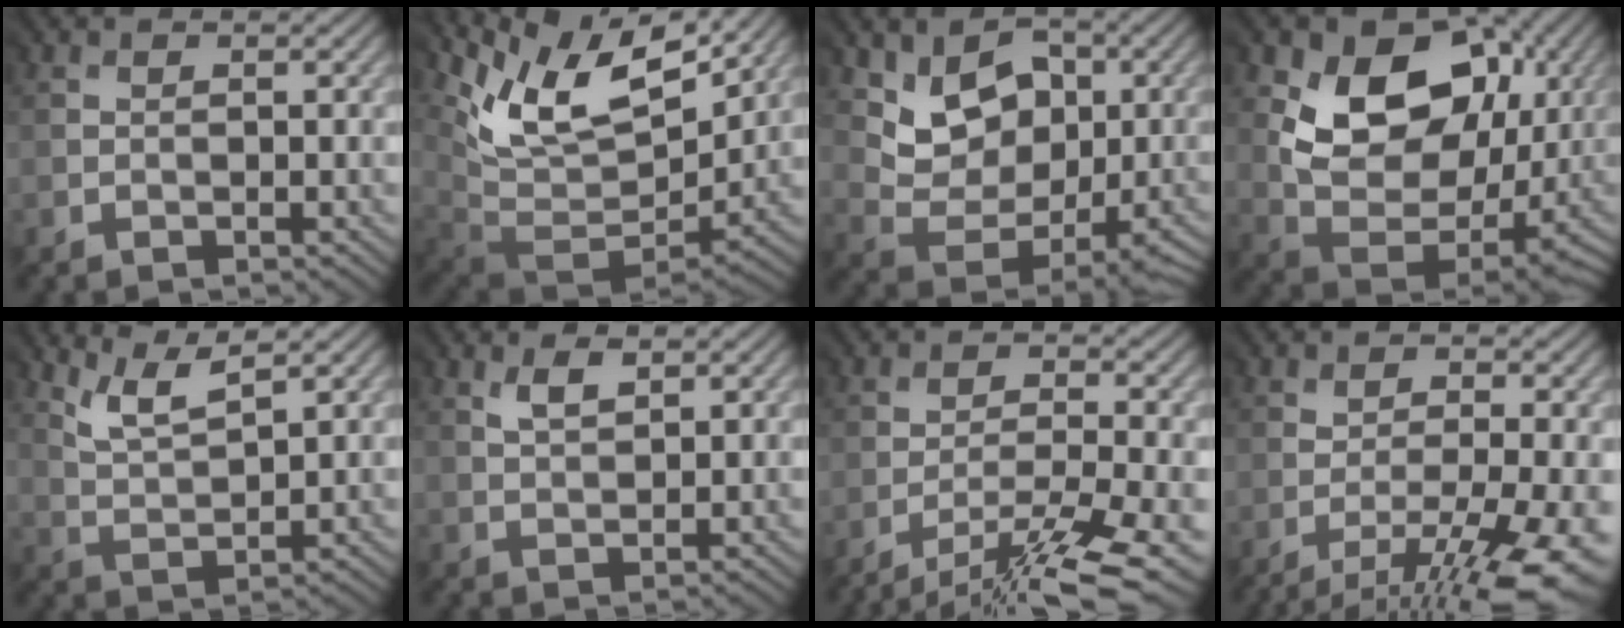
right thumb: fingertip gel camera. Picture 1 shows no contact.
{"total": 12.0, "force": [8.4, 5.8, 6.3], "torque": [-0.137, 0.018, 0.158]}
{"total": 6.2, "force": [2.7, 4.9, 2.7], "torque": [-0.048, -0.010, 0.046]}
{"total": 12.0, "force": [4.8, 8.6, 6.8], "torque": [-0.112, -0.012, 0.091]}
{"total": 4.8, "force": [4.4, 0.8, 1.8], "torque": [-0.044, -0.001, 0.093]}
{"total": 2.5, "force": [2.3, 0.9, 0.6], "torque": [-0.020, 0.004, 0.046]}
{"total": 10.0, "force": [-7.9, 1.6, 5.9], "torque": [-0.107, -0.013, -0.118]}
{"total": 9.1, "force": [-5.2, 2.4, 7.0], "torque": [-0.115, -0.015, -0.080]}